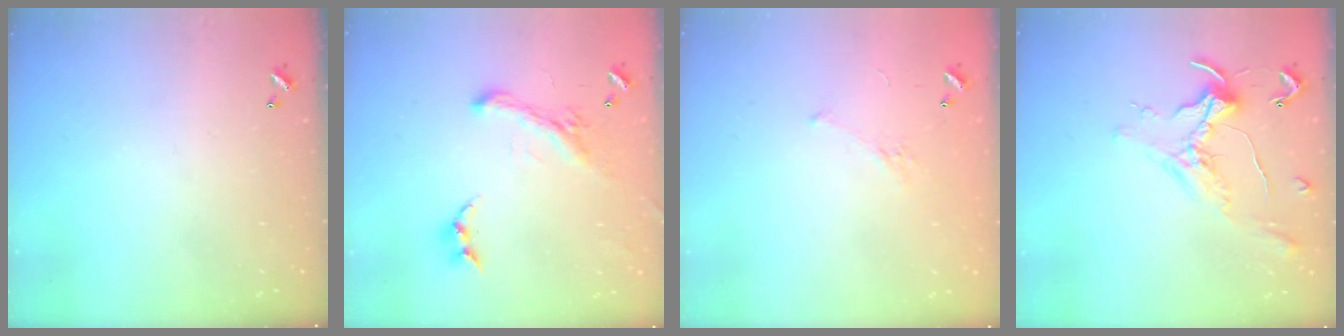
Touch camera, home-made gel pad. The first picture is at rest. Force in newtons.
{"total": 2.5, "press": 2.0, "slide": 1.4}
{"total": 2.8, "press": 2.6, "slide": 1.1}
{"total": 1.1, "press": 1.0, "slide": 0.4}